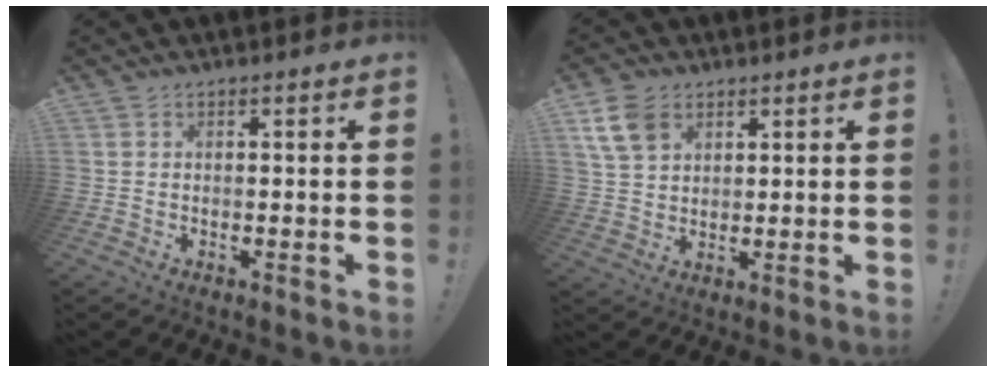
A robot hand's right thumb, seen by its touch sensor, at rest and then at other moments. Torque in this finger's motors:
{"motor_torque": [0.02, 0.02, 0.16, 0.13, 0.01]}